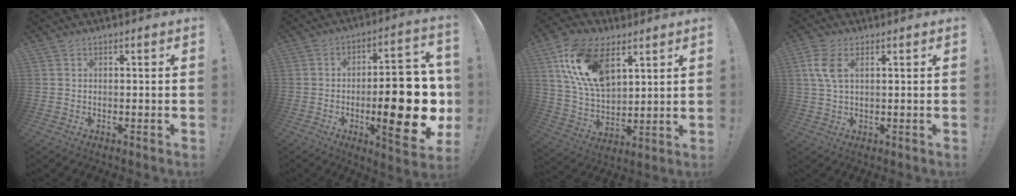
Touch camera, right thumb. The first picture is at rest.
{"total": 23.8, "force": [-3.7, 7.8, 22.2], "torque": [-0.309, 0.005, -0.050]}
{"total": 18.8, "force": [8.9, 10.9, 12.5], "torque": [-0.253, -0.029, 0.165]}
{"total": 6.7, "force": [2.1, 3.3, 5.4], "torque": [-0.112, 0.001, 0.038]}